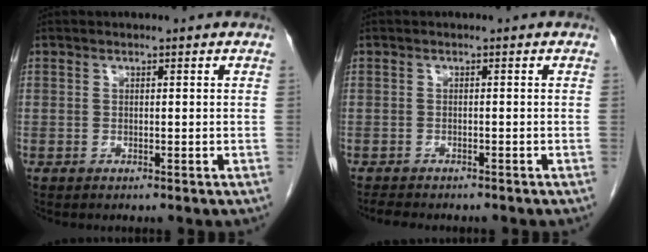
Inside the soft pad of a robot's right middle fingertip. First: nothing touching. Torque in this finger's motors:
{"motor_torque": [0.05, -0.03, 0.00, 0.00]}